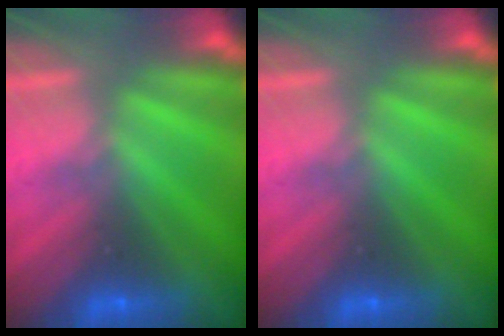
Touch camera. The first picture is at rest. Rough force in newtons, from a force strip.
{"total": 0.0}